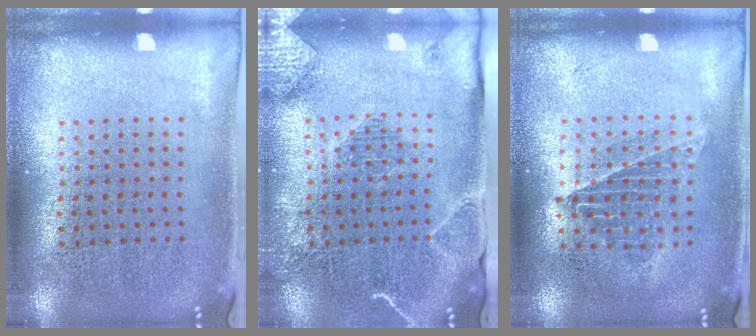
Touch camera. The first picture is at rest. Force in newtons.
{"total": 2.0, "press": 1.9, "slide": 0.3}
{"total": 1.1, "press": 1.0, "slide": 0.2}